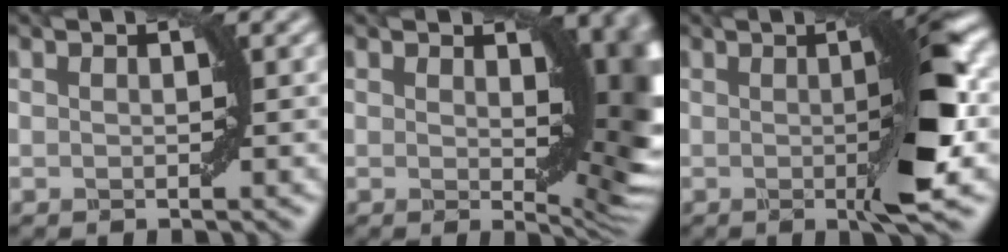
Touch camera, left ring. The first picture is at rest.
{"total": 9.8, "force": [1.7, 4.6, 8.5], "torque": [-0.084, -0.013, 0.034]}
{"total": 6.6, "force": [-0.3, 1.0, 6.5], "torque": [-0.095, 0.001, -0.003]}